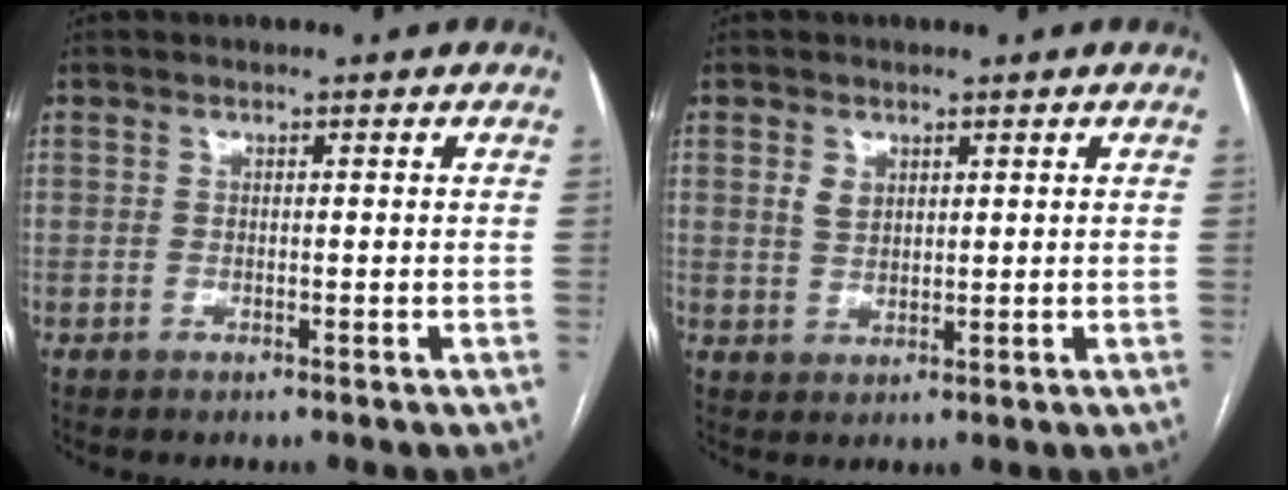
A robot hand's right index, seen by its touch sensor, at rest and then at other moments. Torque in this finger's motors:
{"motor_torque": [0.41, 0.17, 0.03, 0.05]}